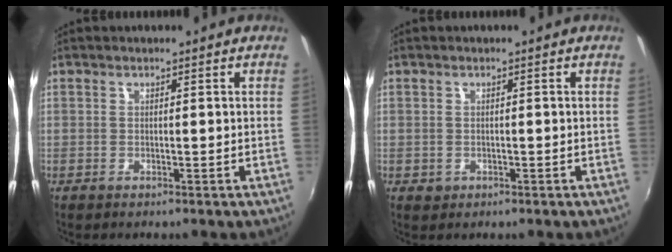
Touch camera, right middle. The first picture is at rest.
{"total": 1.0, "force": [-0.3, 0.9, 0.4], "torque": [-0.006, -0.002, -0.002]}